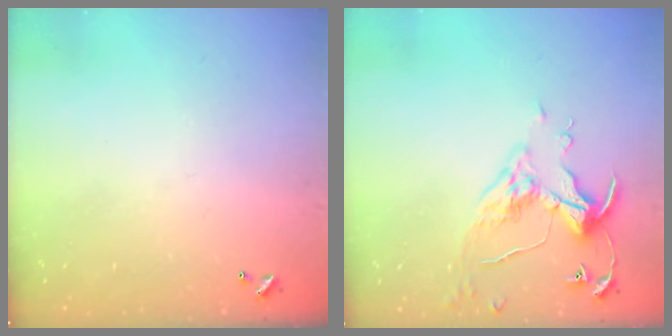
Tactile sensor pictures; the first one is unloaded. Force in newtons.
{"total": 6.2, "press": 6.1, "slide": 0.8}